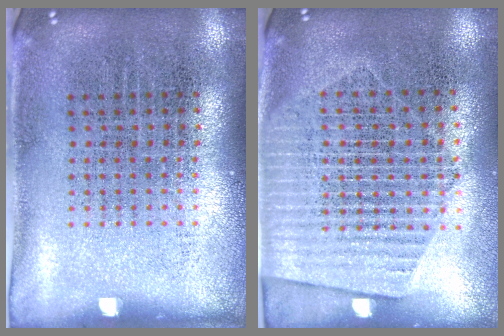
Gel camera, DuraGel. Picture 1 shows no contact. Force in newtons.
{"total": 1.7, "press": 1.5, "slide": 0.7}